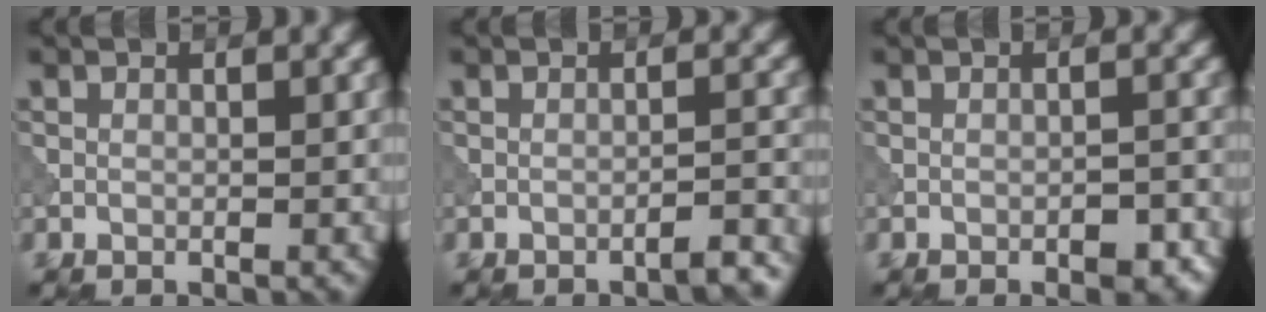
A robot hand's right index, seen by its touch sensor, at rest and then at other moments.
{"total": 2.4, "force": [-2.0, 0.4, 1.3], "torque": [-0.010, 0.008, -0.034]}
{"total": 2.4, "force": [-1.3, 1.0, 1.7], "torque": [-0.023, 0.001, -0.016]}